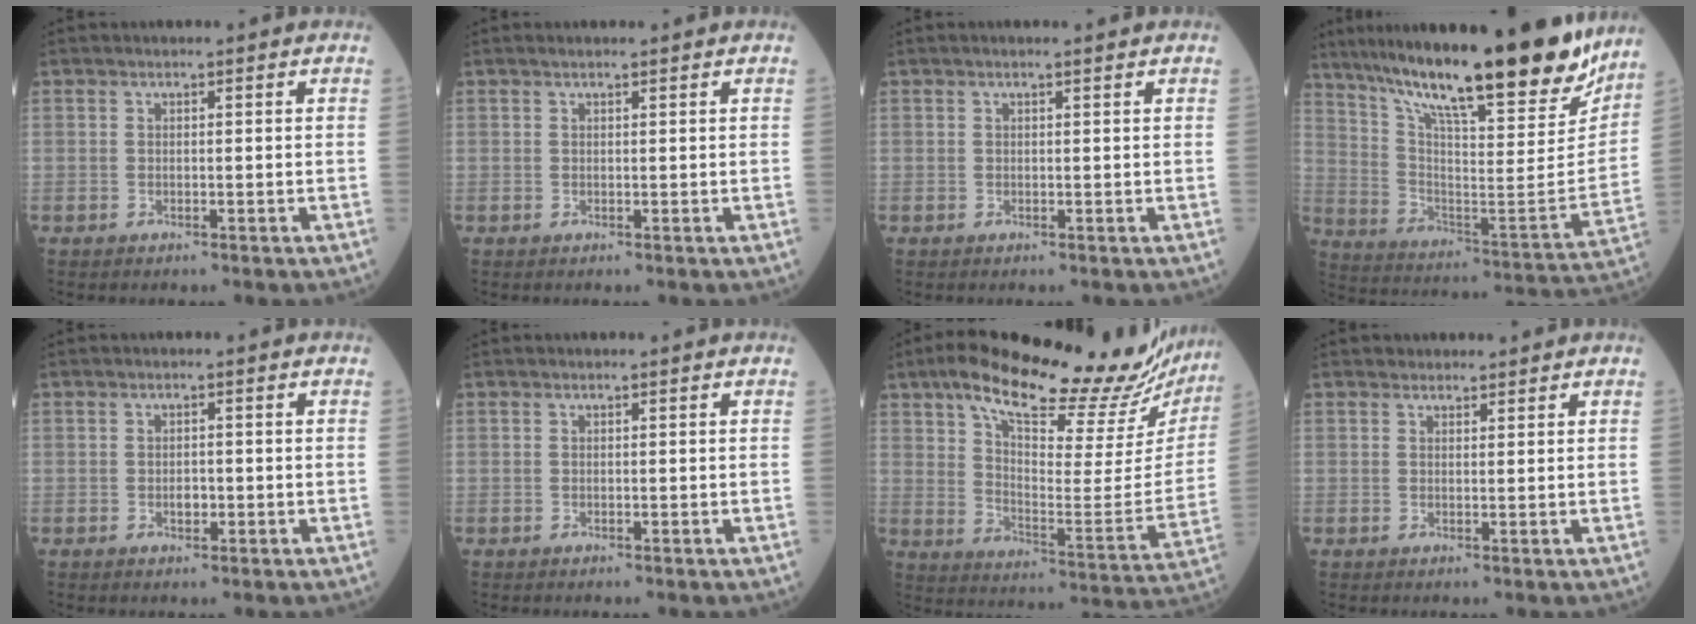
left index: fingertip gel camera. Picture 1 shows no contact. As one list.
[{"total": 1.5, "force": [1.3, 0.2, 0.8], "torque": [-0.013, 0.017, 0.022]}, {"total": 0.9, "force": [0.7, 0.0, 0.6], "torque": [-0.013, 0.003, 0.012]}, {"total": 29.3, "force": [23.8, 3.5, 16.7], "torque": [-0.281, -0.054, 0.351]}, {"total": 1.4, "force": [-0.4, 0.9, 1.0], "torque": [-0.019, 0.002, -0.004]}, {"total": 0.0}, {"total": 29.6, "force": [24.6, 6.5, 15.2], "torque": [-0.238, -0.036, 0.323]}, {"total": 2.0, "force": [1.8, 0.8, 0.1], "torque": [0.001, 0.012, 0.027]}]